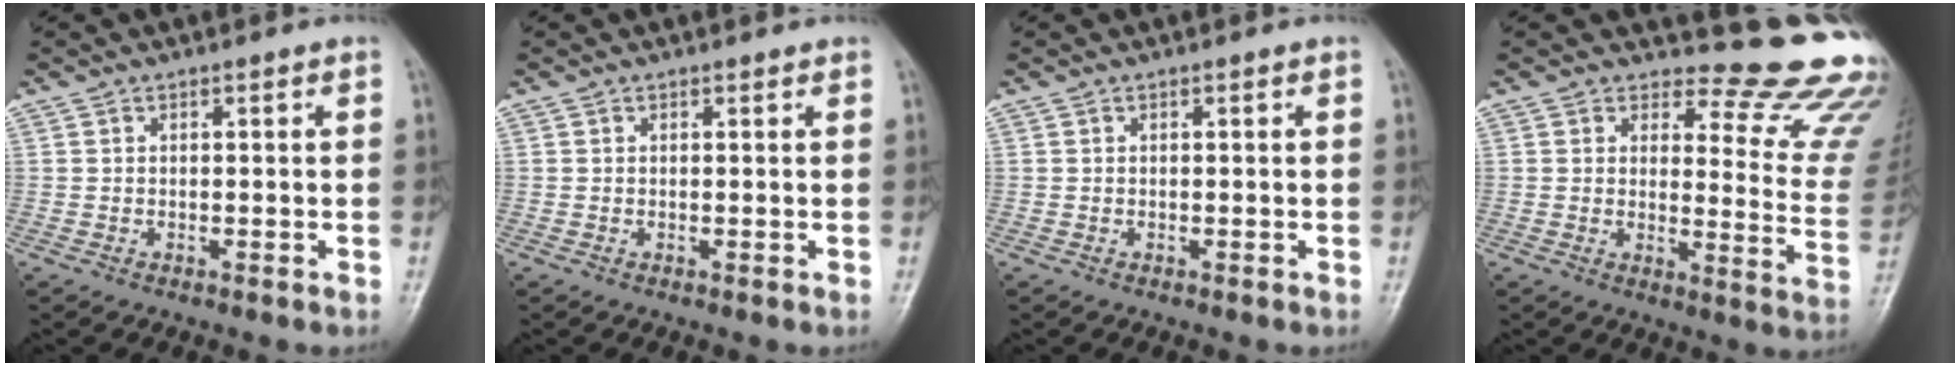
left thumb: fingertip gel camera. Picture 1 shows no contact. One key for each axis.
{"total": 0.0}
{"total": 0.0}
{"total": 15.7, "fx": 15.1, "fy": 3.5, "fz": 2.7, "tx": 0.017, "ty": -0.176, "tz": 0.146}